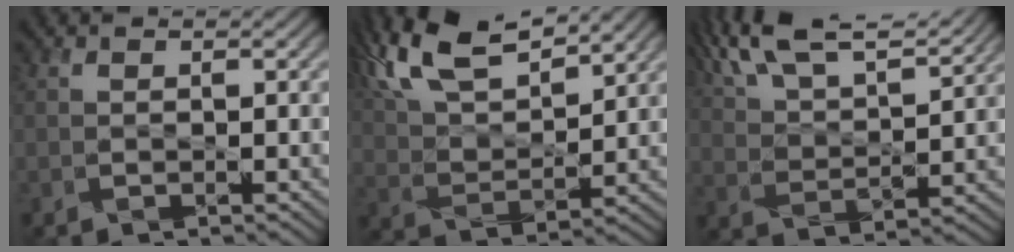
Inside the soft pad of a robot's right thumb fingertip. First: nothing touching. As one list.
[{"total": 13.9, "force": [9.1, 4.9, 9.3], "torque": [-0.225, 0.025, 0.166]}, {"total": 12.8, "force": [9.6, 3.5, 7.7], "torque": [-0.173, 0.010, 0.157]}]